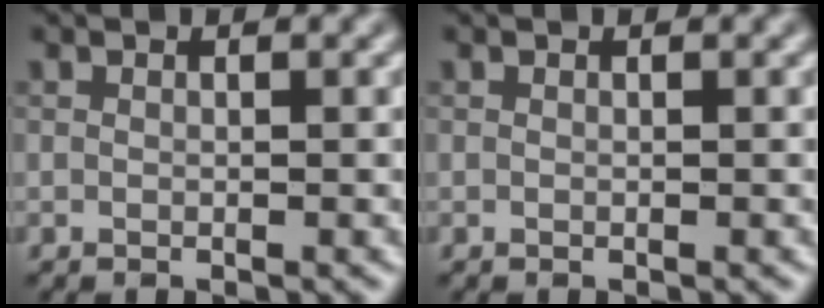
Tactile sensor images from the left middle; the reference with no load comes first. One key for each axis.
{"total": 0.0}